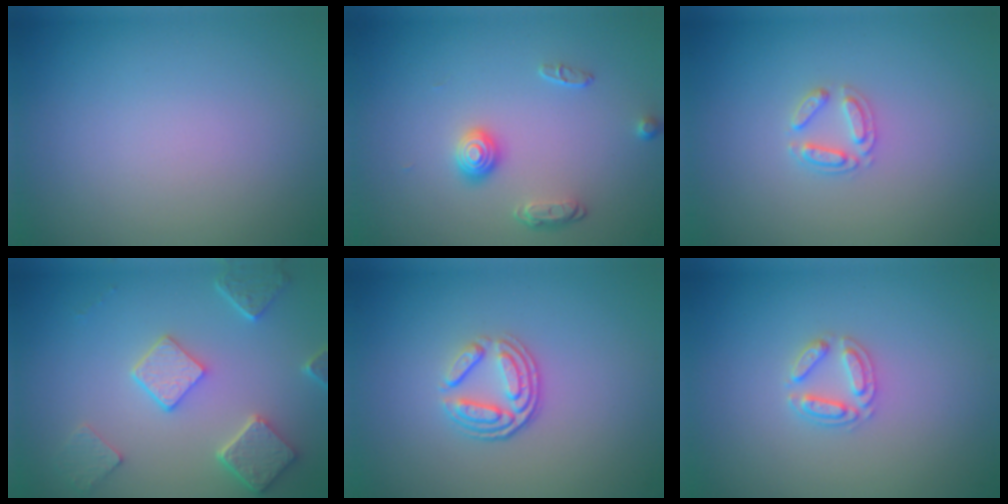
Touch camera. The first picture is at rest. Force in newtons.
{"total": 2.1, "press": 1.6, "slide": 1.4}
{"total": 1.9, "press": 1.9, "slide": 0.3}
{"total": 4.9, "press": 3.8, "slide": 3.2}
{"total": 3.6, "press": 2.6, "slide": 2.6}
{"total": 2.2, "press": 2.2, "slide": 0.3}